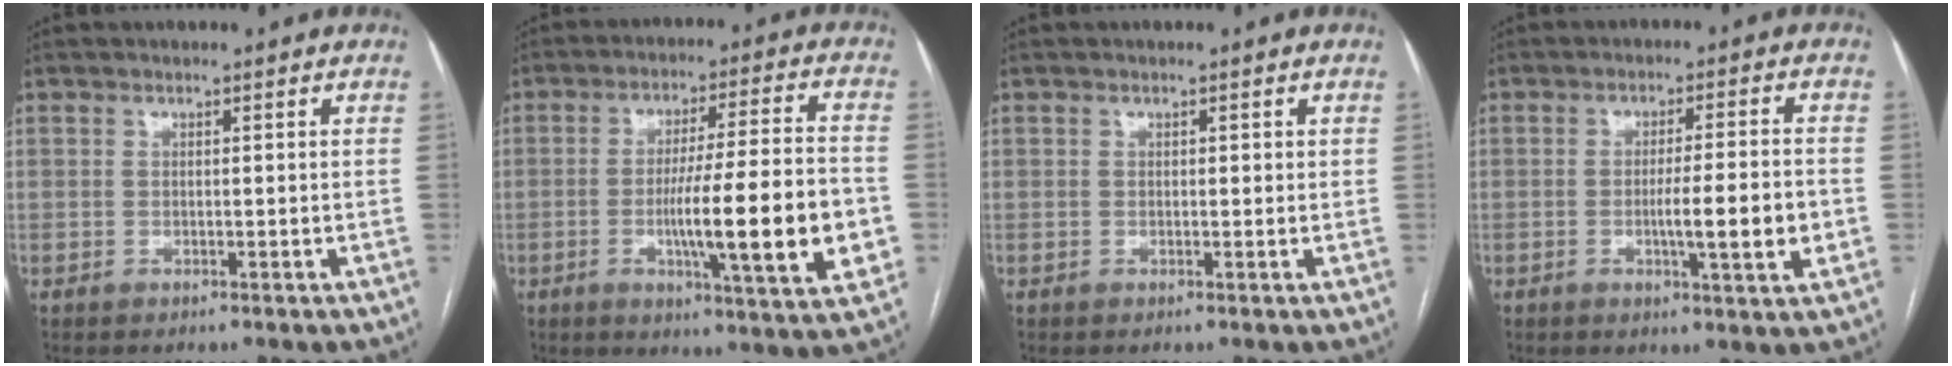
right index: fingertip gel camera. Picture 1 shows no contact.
{"total": 17.2, "force": [-3.6, 1.0, 16.8], "torque": [-0.241, -0.005, -0.052]}
{"total": 0.6, "force": [0.2, 0.4, 0.5], "torque": [-0.004, 0.003, 0.001]}
{"total": 8.1, "force": [-1.8, 0.2, 7.9], "torque": [-0.123, -0.006, -0.027]}